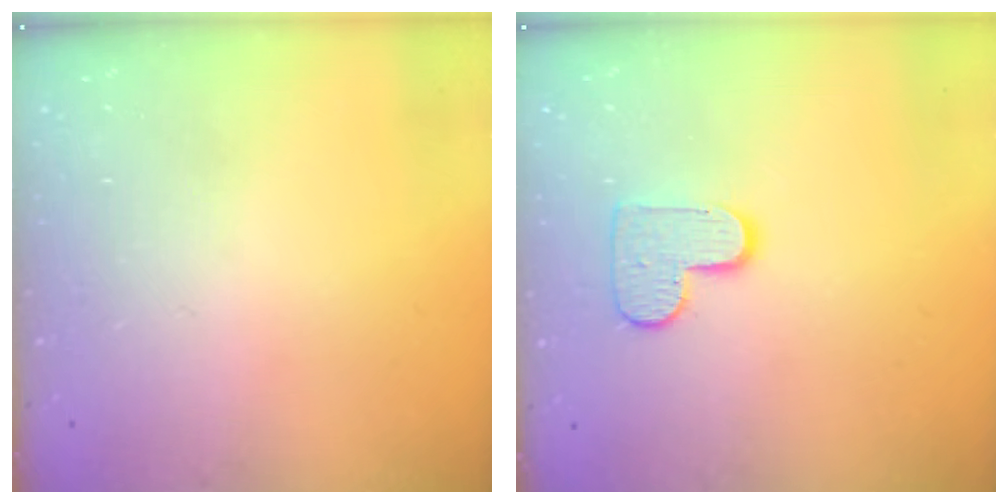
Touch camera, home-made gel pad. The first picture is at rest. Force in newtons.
{"total": 9.2, "press": 9.2, "slide": 0.5}